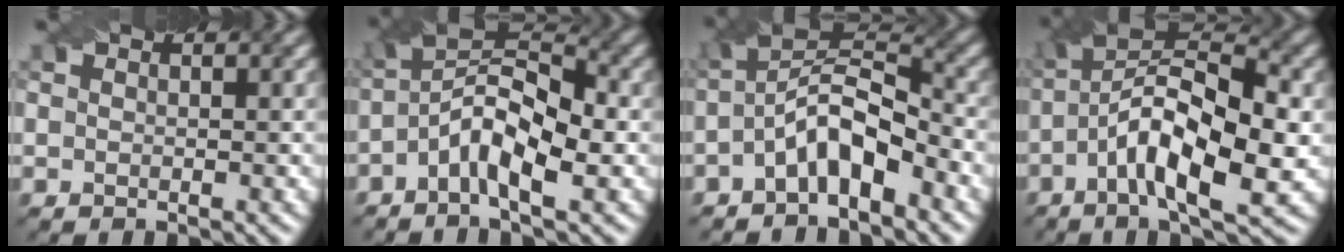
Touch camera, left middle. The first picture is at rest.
{"total": 6.6, "force": [-1.8, 2.4, 5.9], "torque": [-0.109, 0.018, -0.043]}
{"total": 5.8, "force": [-2.4, 2.4, 4.7], "torque": [-0.082, 0.014, -0.051]}
{"total": 10.9, "force": [-2.1, 4.0, 9.9], "torque": [-0.166, 0.020, -0.044]}